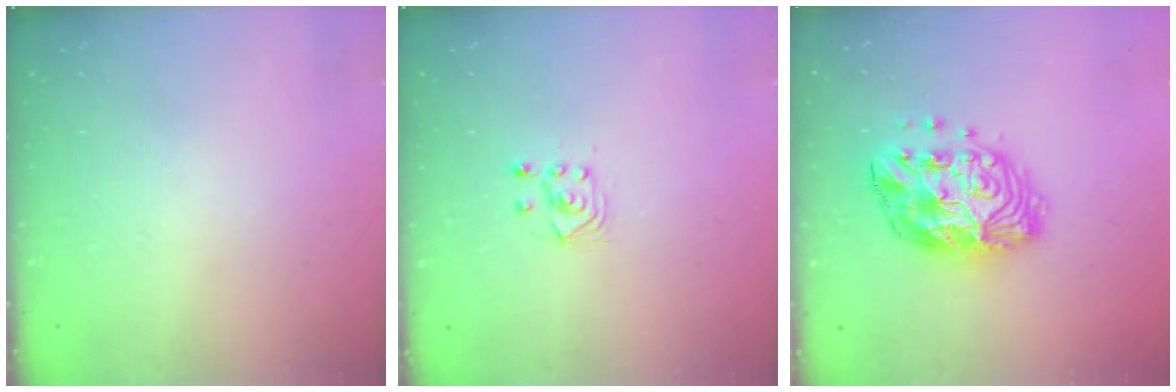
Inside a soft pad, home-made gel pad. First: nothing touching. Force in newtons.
{"total": 2.9, "press": 2.7, "slide": 1.0}
{"total": 15.1, "press": 15.1, "slide": 0.7}